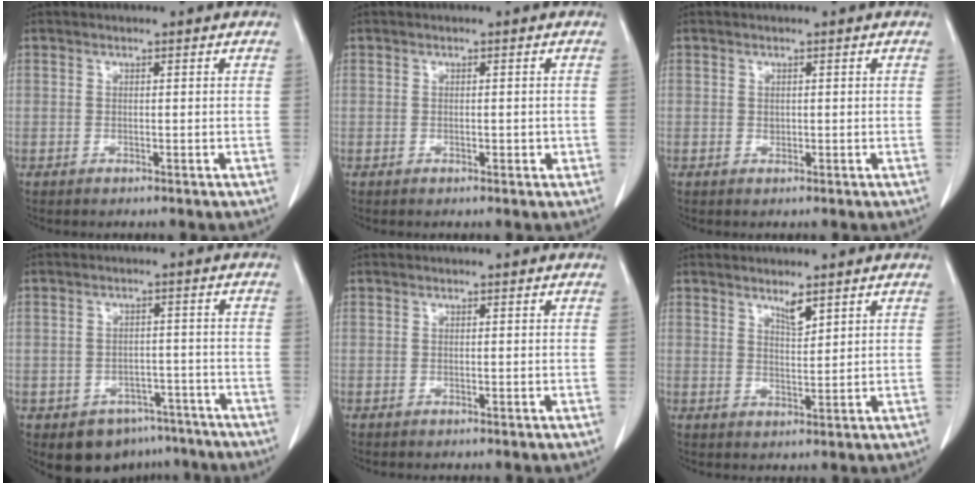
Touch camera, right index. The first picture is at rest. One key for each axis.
{"total": 1.2, "fx": -0.2, "fy": 0.6, "fz": 1.0, "tx": -0.012, "ty": 0.001, "tz": -0.001}
{"total": 0.5, "fx": 0.1, "fy": 0.5, "fz": 0.3, "tx": -0.003, "ty": 0.001, "tz": 0.002}
{"total": 8.7, "fx": -6.4, "fy": 5.8, "fz": 1.5, "tx": -0.004, "ty": 0.023, "tz": -0.080}
{"total": 0.0}
{"total": 2.7, "fx": 2.1, "fy": 0.4, "fz": 1.7, "tx": -0.035, "ty": -0.008, "tz": 0.040}